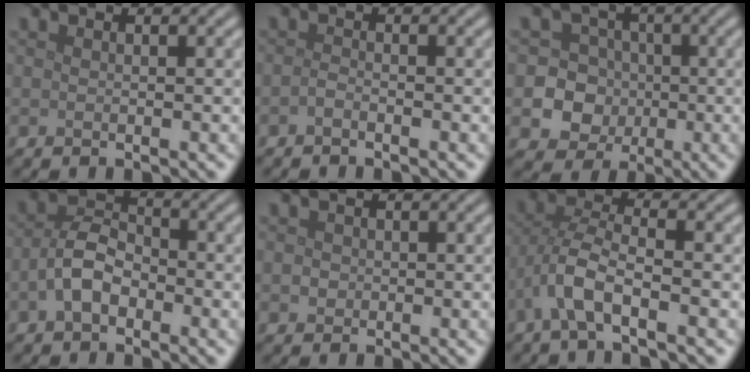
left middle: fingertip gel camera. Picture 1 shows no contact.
{"total": 0.8, "force": [-0.6, 0.2, 0.5], "torque": [-0.012, 0.000, -0.014]}
{"total": 9.0, "force": [-1.5, 8.6, 2.3], "torque": [-0.046, 0.009, -0.052]}
{"total": 3.8, "force": [-1.5, 2.3, 2.6], "torque": [-0.049, 0.012, -0.036]}
{"total": 0.8, "force": [-0.1, 0.8, 0.2], "torque": [0.001, -0.003, -0.003]}
{"total": 4.7, "force": [-2.2, 1.5, 3.9], "torque": [-0.081, 0.008, -0.052]}